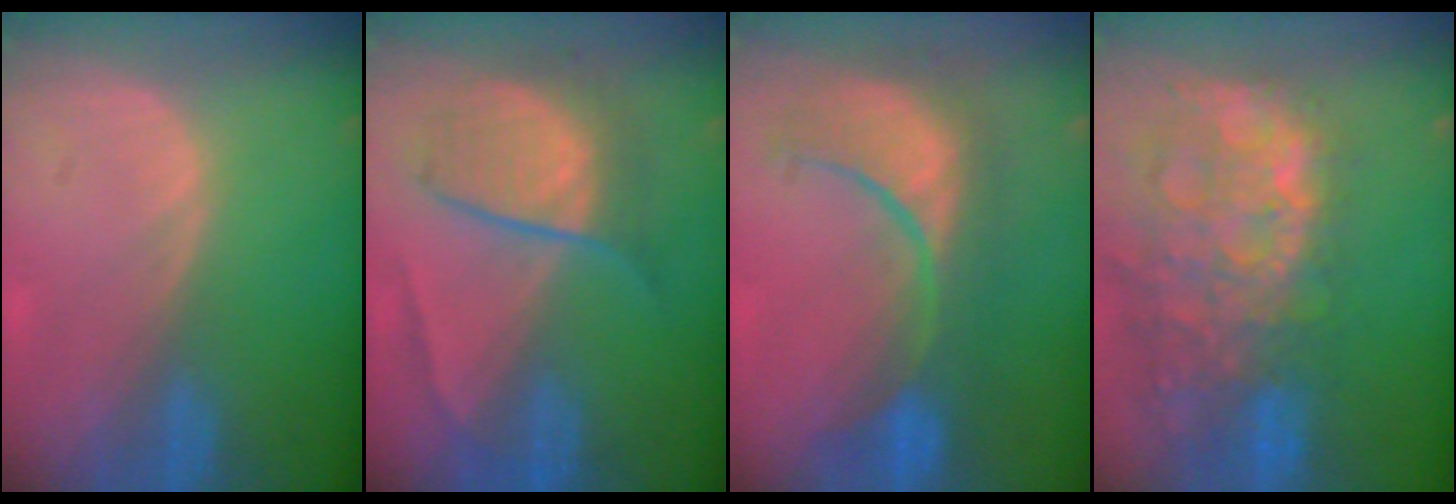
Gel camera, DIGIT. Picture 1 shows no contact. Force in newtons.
{"total": 7.3, "press": 7.3, "slide": 0.2}
{"total": 10.0, "press": 9.6, "slide": 2.5}
{"total": 14.8, "press": 12.1, "slide": 8.6}